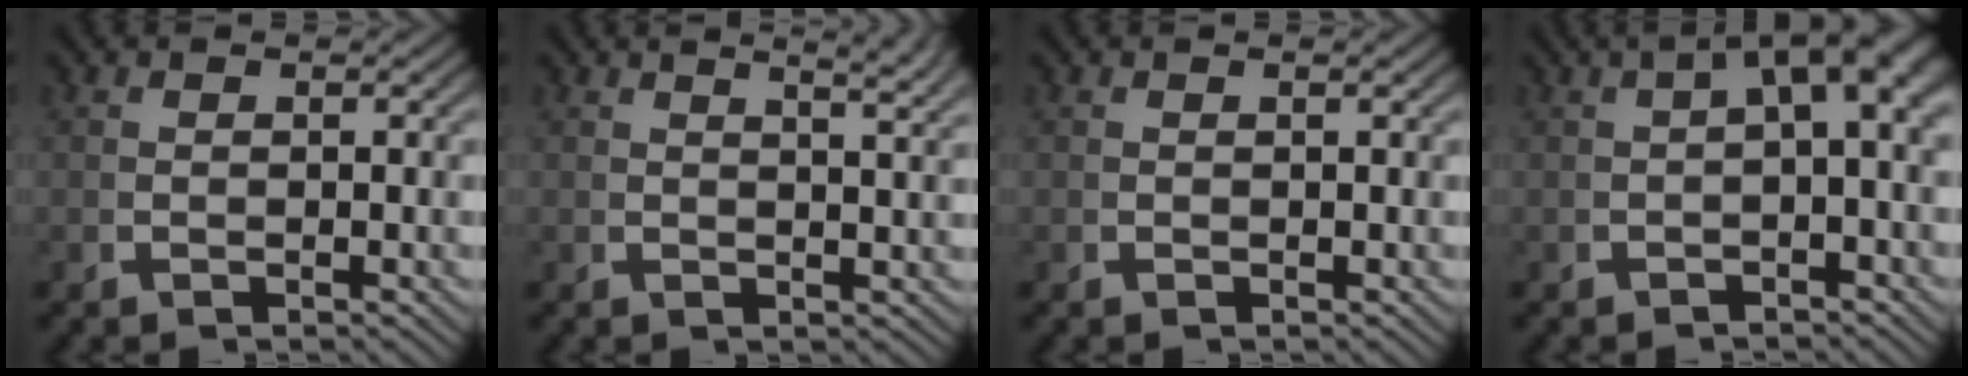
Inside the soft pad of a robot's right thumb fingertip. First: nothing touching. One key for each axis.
{"total": 3.8, "fx": 2.5, "fy": 1.0, "fz": 2.6, "tx": -0.030, "ty": 0.010, "tz": 0.036}
{"total": 0.0}
{"total": 5.6, "fx": 1.0, "fy": 2.5, "fz": 4.9, "tx": -0.066, "ty": 0.012, "tz": 0.012}